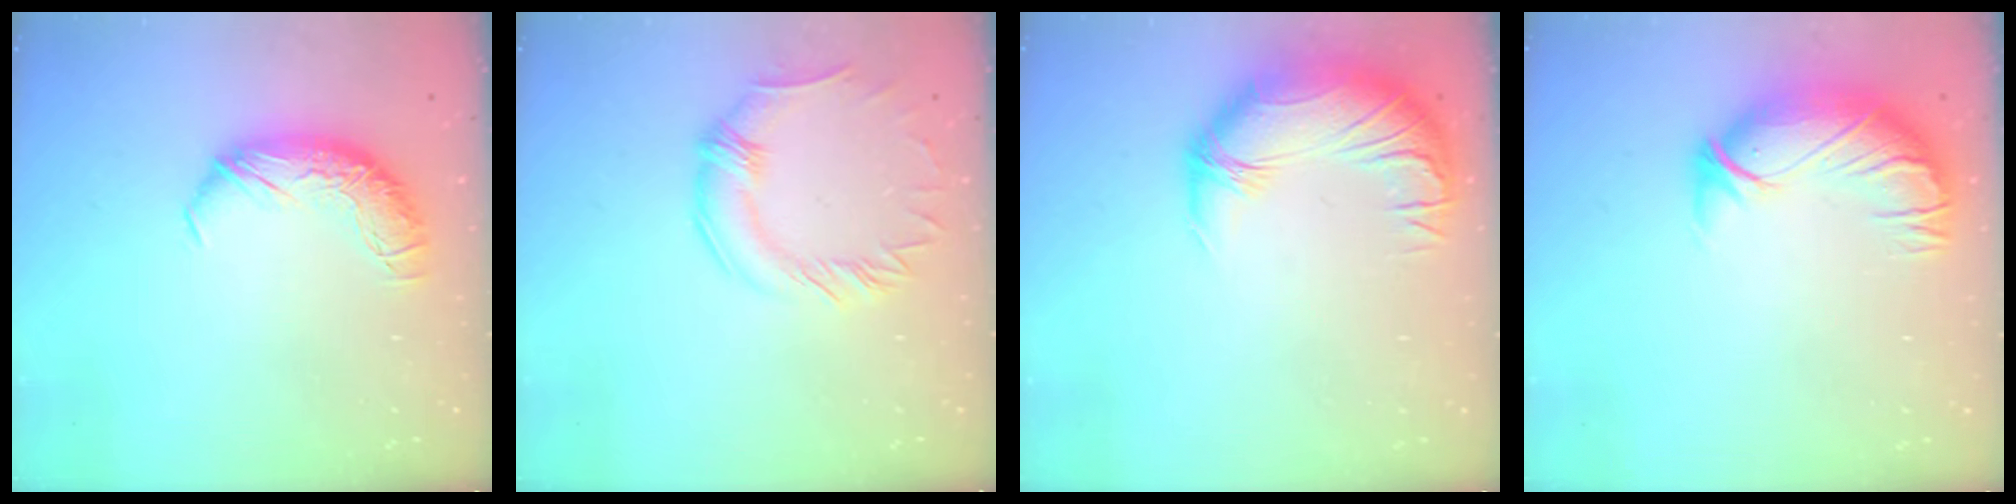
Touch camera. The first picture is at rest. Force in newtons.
{"total": 1.5, "press": 1.3, "slide": 0.6}
{"total": 3.0, "press": 0.7, "slide": 2.9}
{"total": 3.0, "press": 0.3, "slide": 3.0}